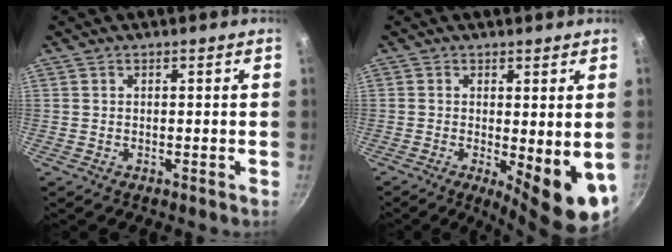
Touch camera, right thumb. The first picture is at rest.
{"total": 10.2, "force": [-1.8, 2.9, 9.6], "torque": [-0.112, -0.012, -0.015]}